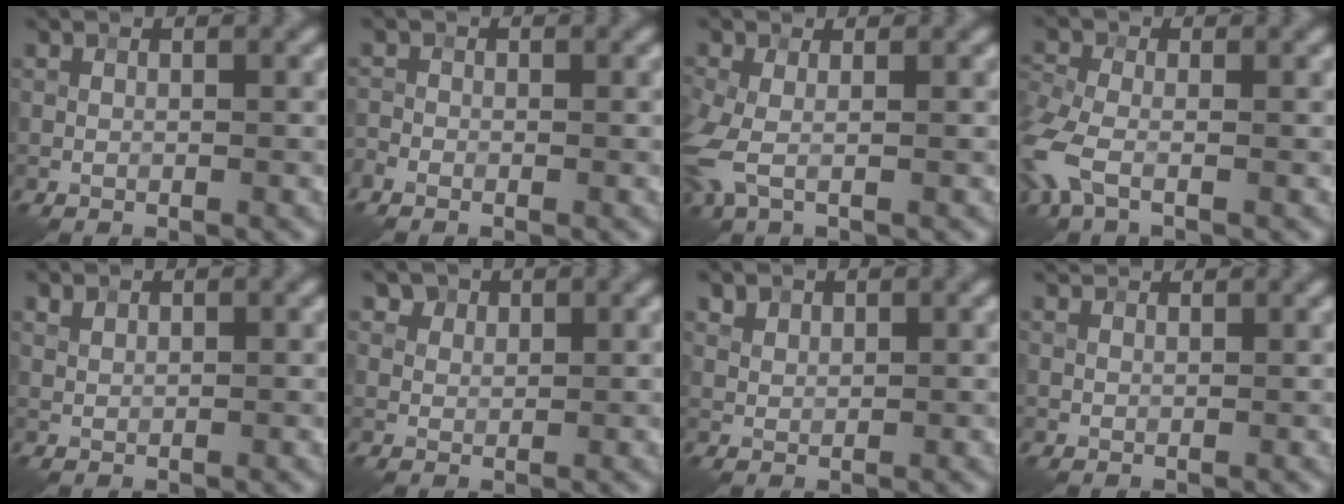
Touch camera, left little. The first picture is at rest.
{"total": 1.0, "force": [-0.9, 0.5, 0.3], "torque": [-0.005, -0.001, -0.025]}
{"total": 3.3, "force": [-0.5, 1.7, 2.8], "torque": [-0.084, -0.009, -0.014]}
{"total": 4.8, "force": [-2.0, 2.5, 3.6], "torque": [-0.103, -0.007, -0.056]}
{"total": 0.8, "force": [0.7, 0.4, 0.3], "torque": [-0.010, 0.000, 0.016]}
{"total": 3.0, "force": [2.1, 1.8, 1.0], "torque": [-0.028, -0.008, 0.046]}
{"total": 1.5, "force": [1.1, 0.8, 0.4], "torque": [-0.011, -0.007, 0.031]}
{"total": 2.0, "force": [1.8, 0.6, 0.5], "torque": [-0.016, 0.007, 0.027]}